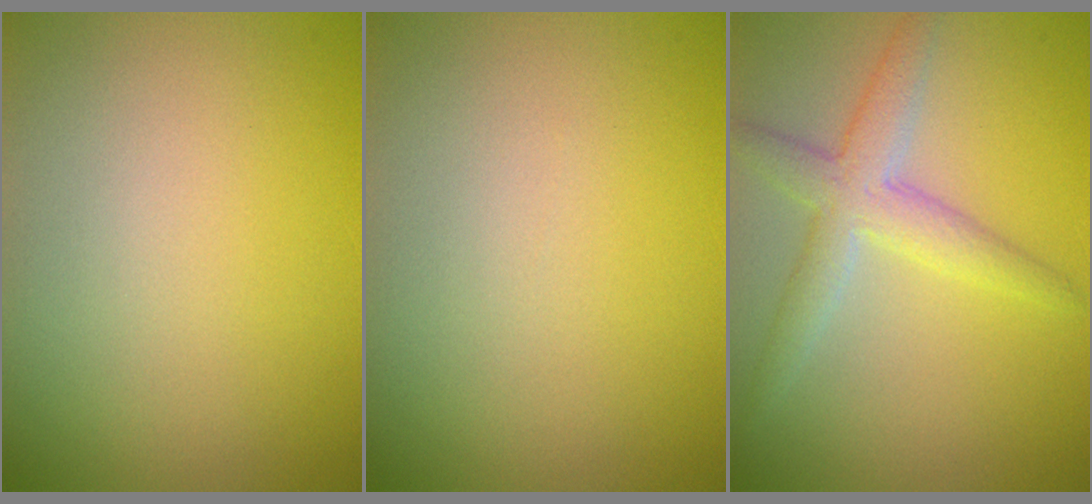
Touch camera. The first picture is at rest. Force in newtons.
{"total": 0.0}
{"total": 3.7, "press": 3.7, "slide": 0.1}